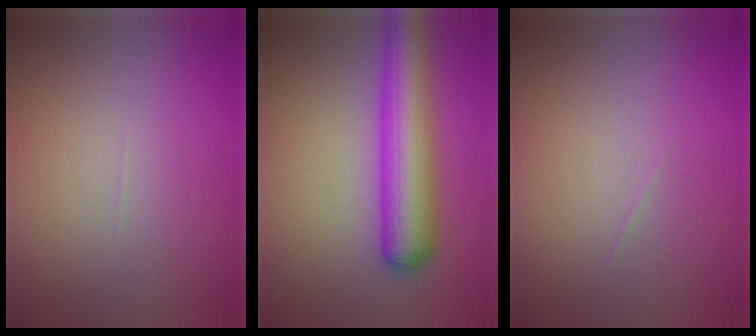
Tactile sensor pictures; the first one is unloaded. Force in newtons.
{"total": 6.9, "press": 6.9, "slide": 0.2}
{"total": 0.0}